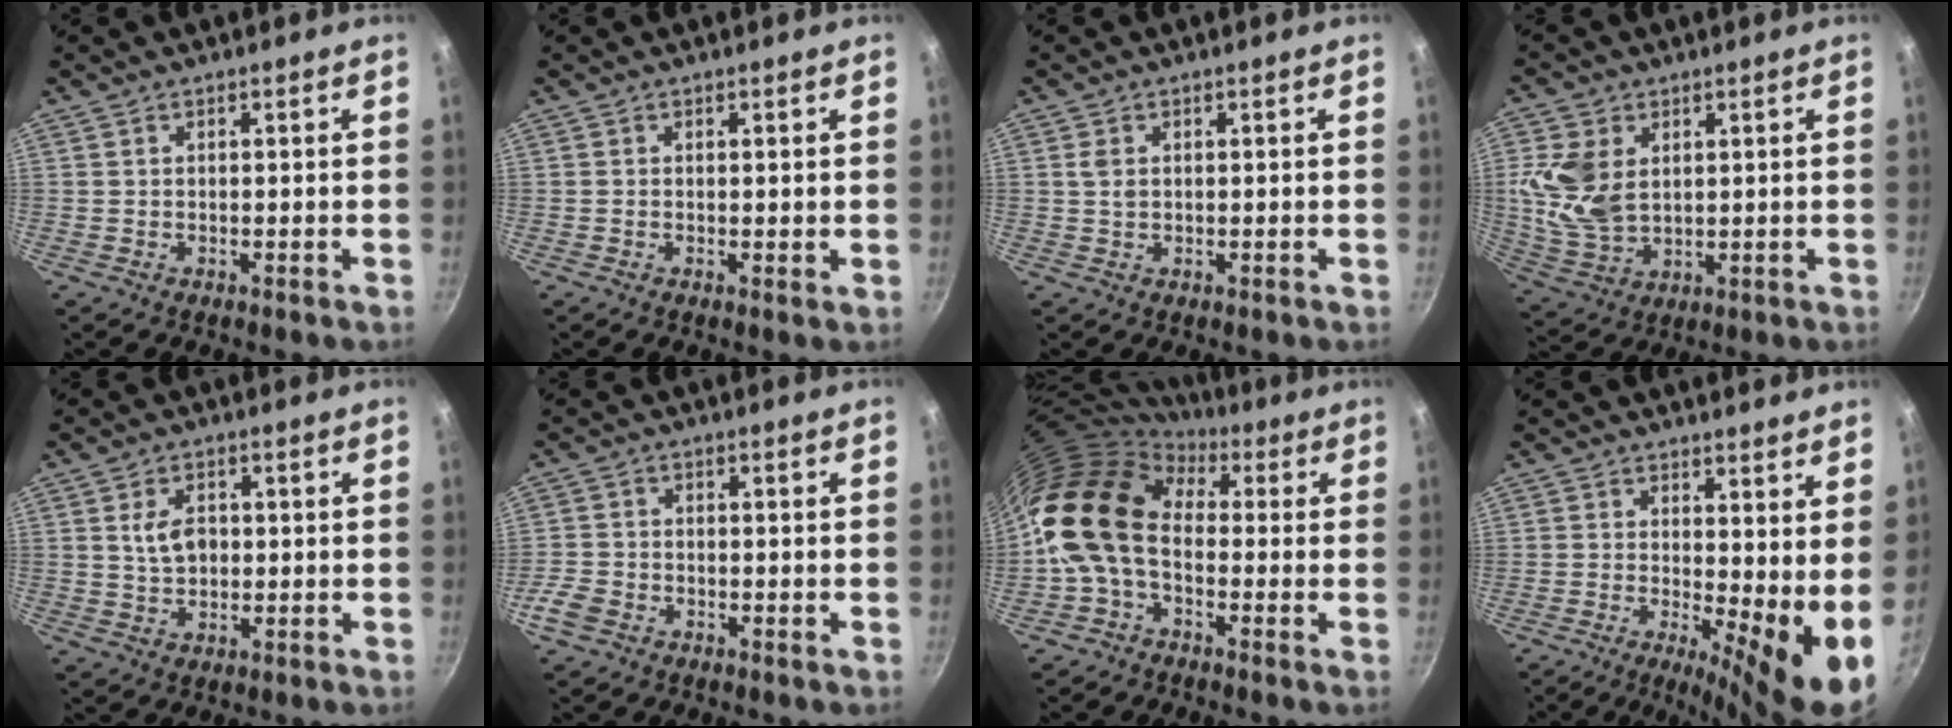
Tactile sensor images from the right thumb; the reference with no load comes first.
{"total": 0.6, "force": [0.2, 0.2, 0.6], "torque": [-0.008, -0.004, 0.000]}
{"total": 1.9, "force": [0.5, 1.3, 1.3], "torque": [-0.023, 0.000, 0.009]}
{"total": 11.2, "force": [2.3, 7.8, 7.7], "torque": [-0.148, -0.017, 0.055]}
{"total": 5.3, "force": [0.6, 3.7, 3.8], "torque": [-0.053, 0.005, 0.011]}
{"total": 4.6, "force": [-2.7, 3.1, 2.1], "torque": [-0.046, 0.020, -0.057]}
{"total": 14.6, "force": [0.4, 9.8, 10.7], "torque": [-0.180, 0.026, -0.016]}
{"total": 9.7, "force": [0.5, 2.9, 9.2], "torque": [-0.118, -0.024, 0.006]}